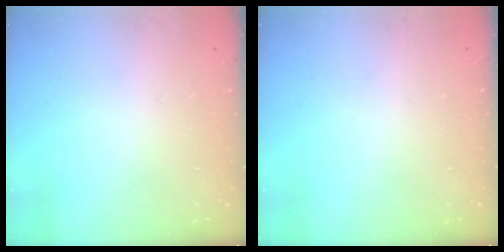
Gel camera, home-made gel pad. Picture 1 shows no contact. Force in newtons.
{"total": 0.0}